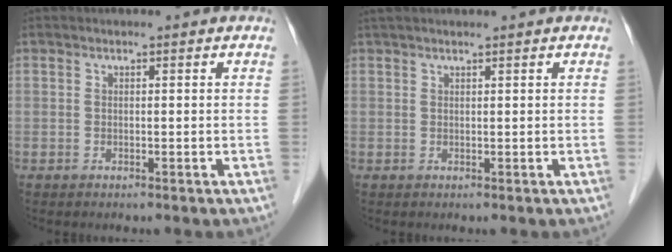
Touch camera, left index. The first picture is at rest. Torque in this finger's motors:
{"motor_torque": [0.46, -0.50, 0.09, 0.00]}